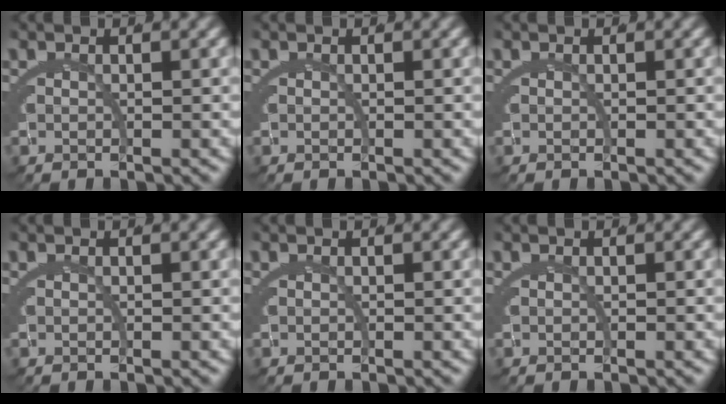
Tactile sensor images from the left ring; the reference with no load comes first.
{"total": 0.0}
{"total": 0.0}
{"total": 0.0}
{"total": 0.0}
{"total": 0.0}